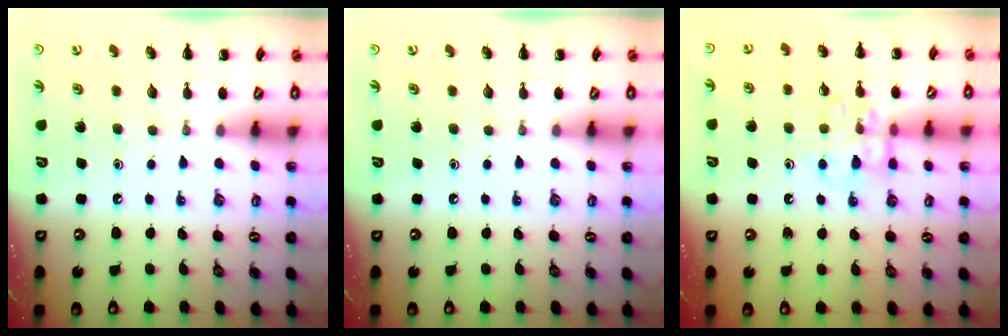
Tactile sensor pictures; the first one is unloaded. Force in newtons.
{"total": 0.0}
{"total": 11.5, "press": 11.4, "slide": 0.9}